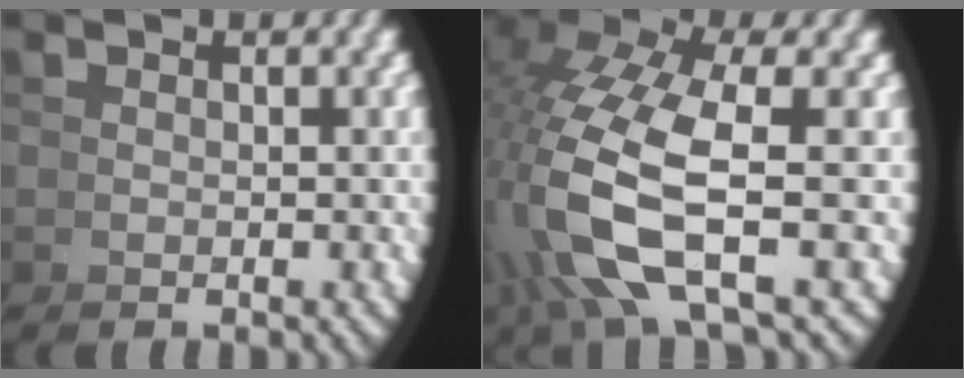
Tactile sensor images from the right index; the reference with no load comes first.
{"total": 7.4, "force": [0.2, 3.3, 6.6], "torque": [-0.169, -0.030, 0.025]}